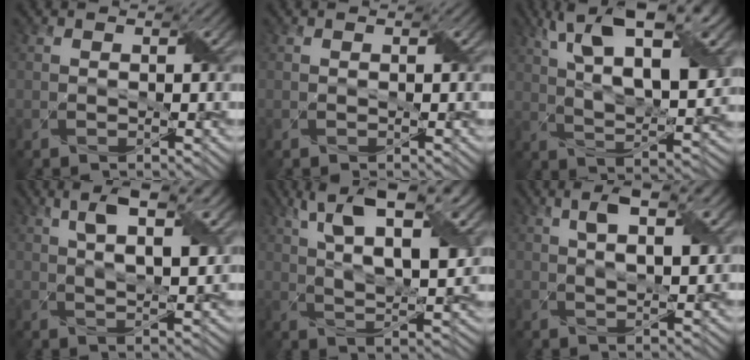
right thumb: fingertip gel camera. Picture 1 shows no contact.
{"total": 0.0}
{"total": 15.0, "force": [6.6, 5.7, 12.2], "torque": [-0.212, 0.017, 0.103]}
{"total": 7.9, "force": [3.1, 2.7, 6.7], "torque": [-0.114, 0.008, 0.043]}
{"total": 13.0, "force": [5.6, 4.8, 10.7], "torque": [-0.189, 0.011, 0.085]}
{"total": 5.8, "force": [2.0, 2.0, 5.0], "torque": [-0.085, 0.011, 0.030]}